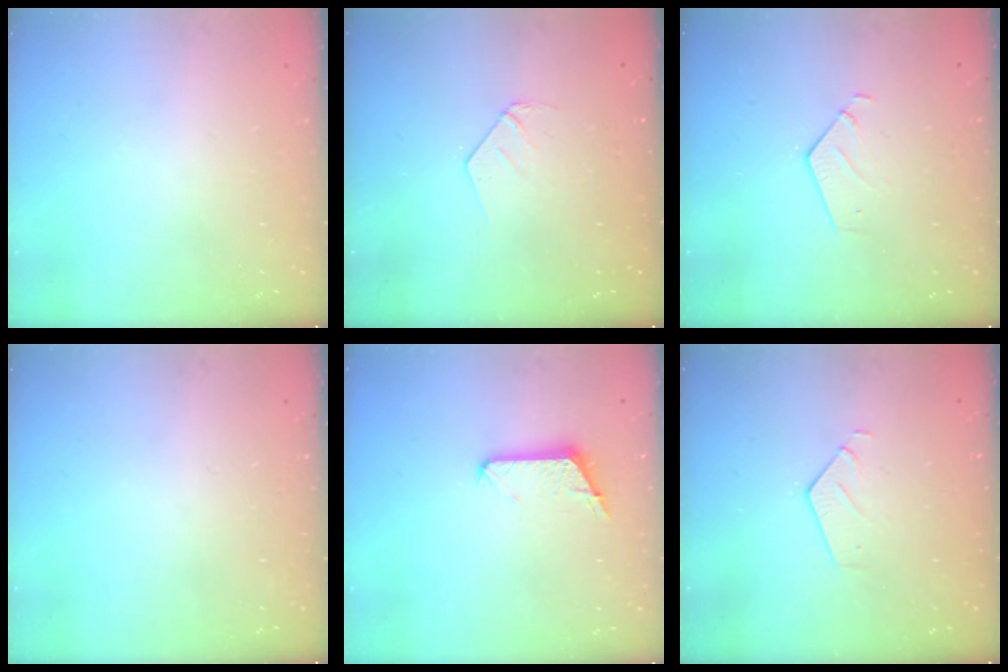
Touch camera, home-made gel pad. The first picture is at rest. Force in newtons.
{"total": 4.0, "press": 4.0, "slide": 0.3}
{"total": 4.2, "press": 4.2, "slide": 0.3}
{"total": 0.0}
{"total": 6.3, "press": 6.3, "slide": 0.6}
{"total": 2.6, "press": 2.6, "slide": 0.2}